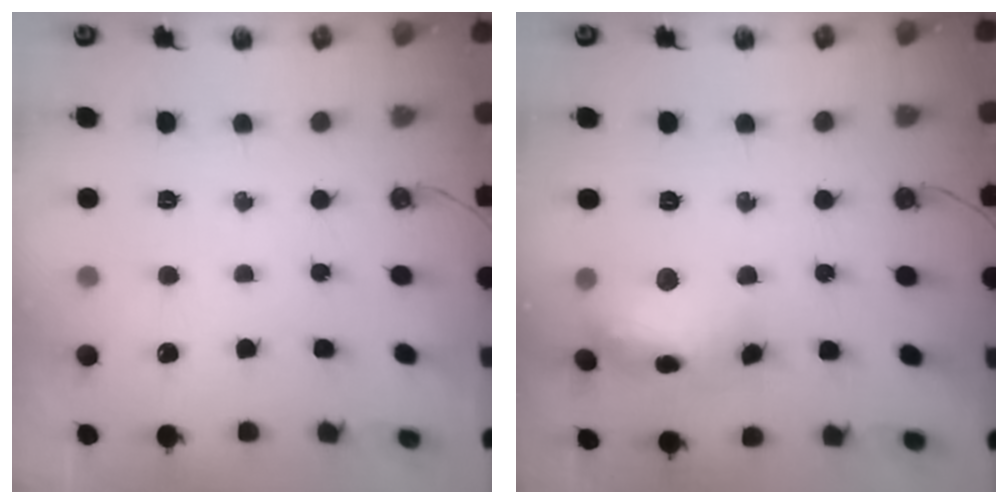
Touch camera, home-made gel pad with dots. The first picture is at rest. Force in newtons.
{"total": 15.7, "press": 15.6, "slide": 1.3}